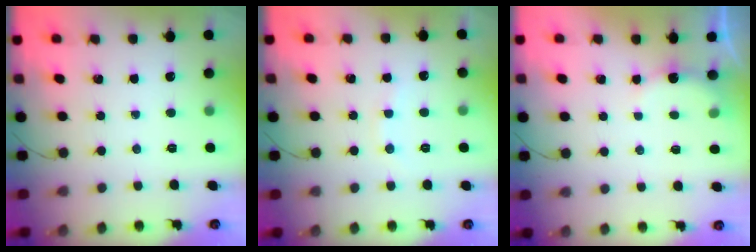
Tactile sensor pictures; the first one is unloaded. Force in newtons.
{"total": 6.0, "press": 5.9, "slide": 1.3}
{"total": 5.3, "press": 5.2, "slide": 1.1}